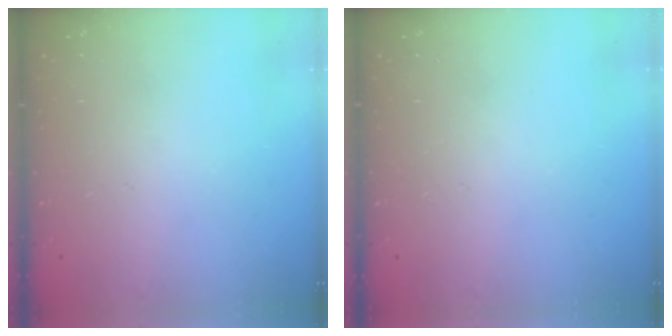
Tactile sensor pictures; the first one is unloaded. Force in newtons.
{"total": 0.0}